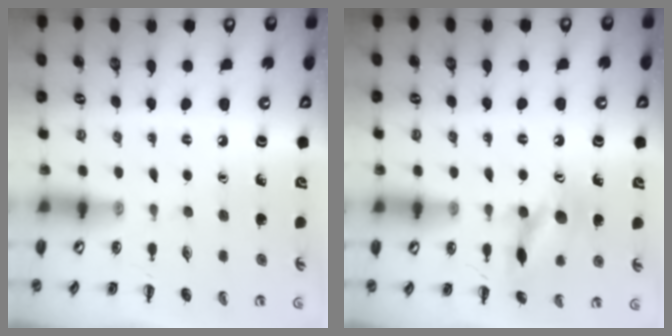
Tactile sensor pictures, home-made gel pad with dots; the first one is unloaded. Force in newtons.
{"total": 12.5, "press": 12.5, "slide": 1.0}